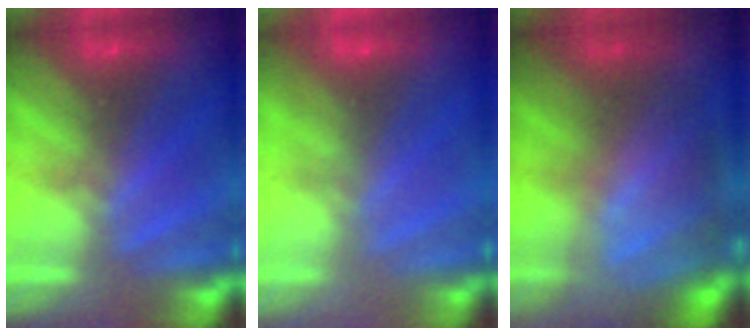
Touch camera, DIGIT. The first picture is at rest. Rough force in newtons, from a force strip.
{"total": 5.0}
{"total": 8.4}